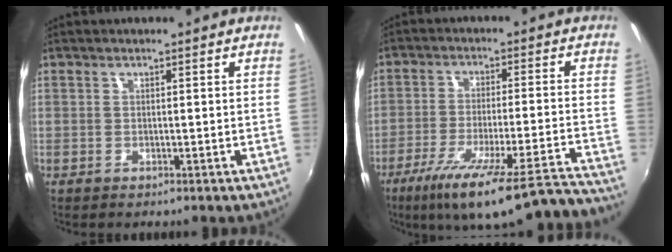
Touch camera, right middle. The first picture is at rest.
{"total": 23.0, "force": [-19.7, -0.3, 11.9], "torque": [-0.190, -0.065, -0.297]}